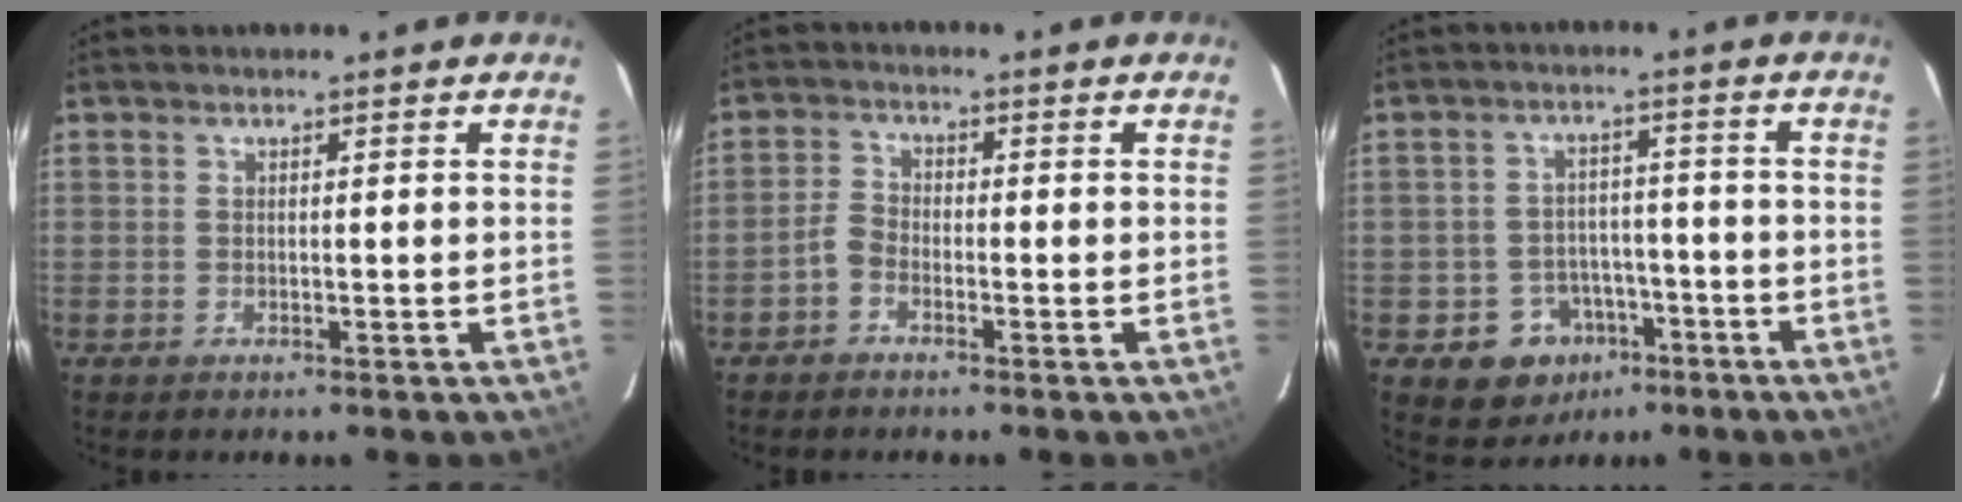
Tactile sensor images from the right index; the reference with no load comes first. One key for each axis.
{"total": 2.6, "fx": -1.8, "fy": 1.4, "fz": 1.2, "tx": -0.031, "ty": 0.012, "tz": -0.038}
{"total": 9.0, "fx": -4.9, "fy": 7.3, "fz": 2.0, "tx": -0.048, "ty": 0.030, "tz": -0.053}